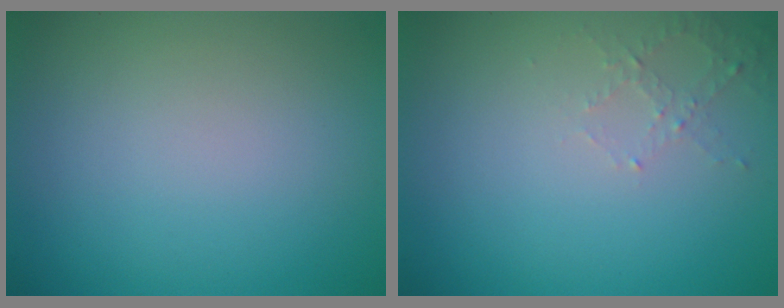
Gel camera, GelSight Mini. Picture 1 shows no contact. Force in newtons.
{"total": 1.3, "press": 1.3, "slide": 0.4}